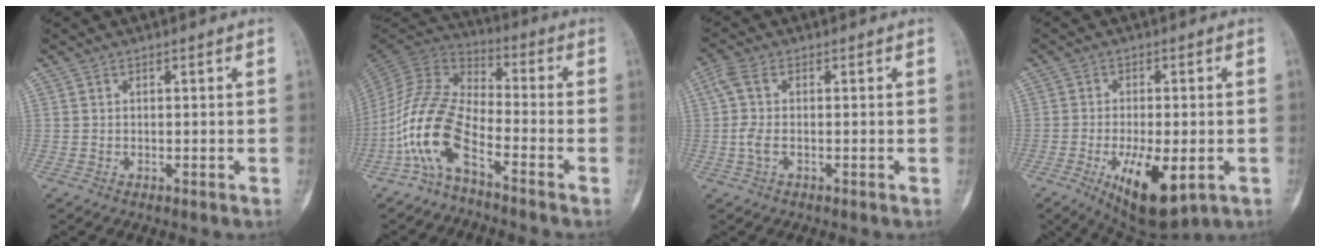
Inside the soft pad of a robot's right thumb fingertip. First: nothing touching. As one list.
[{"total": 12.1, "force": [-6.4, 4.6, 9.1], "torque": [-0.197, 0.064, -0.140]}, {"total": 4.3, "force": [-0.2, 1.7, 4.0], "torque": [-0.118, 0.011, -0.011]}, {"total": 12.5, "force": [-4.4, 5.1, 10.5], "torque": [-0.162, -0.011, -0.056]}]